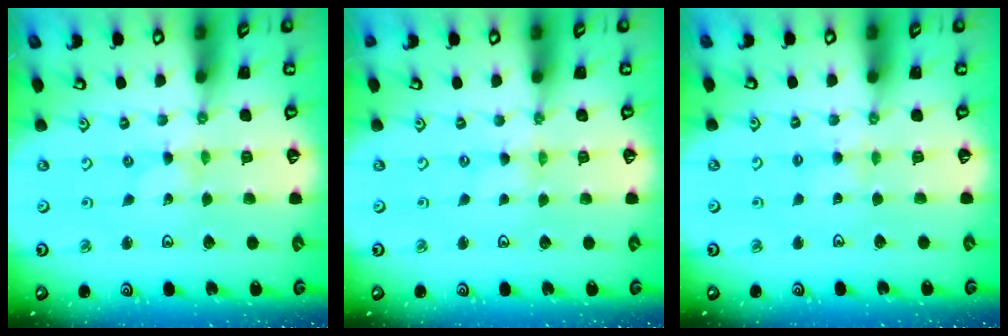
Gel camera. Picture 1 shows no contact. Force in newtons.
{"total": 0.0}
{"total": 4.1, "press": 4.1, "slide": 0.7}